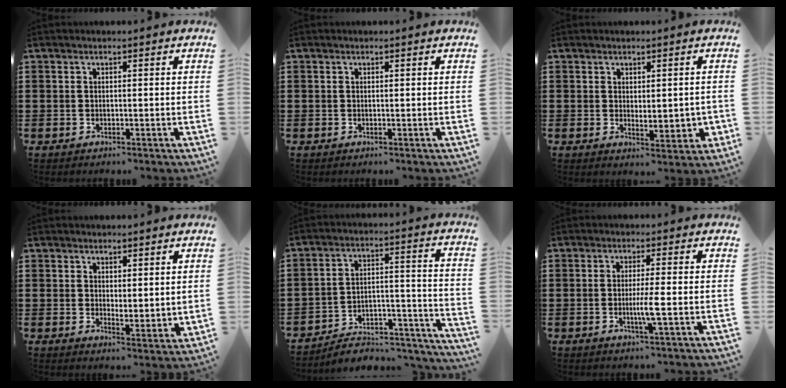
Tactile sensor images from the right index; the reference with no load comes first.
{"total": 0.0}
{"total": 2.8, "force": [1.0, 1.4, 2.2], "torque": [-0.035, 0.004, 0.018]}
{"total": 2.3, "force": [2.2, 0.8, 0.3], "torque": [-0.011, 0.003, 0.042]}
{"total": 5.3, "force": [-4.8, 1.5, 1.7], "torque": [-0.027, 0.002, -0.095]}
{"total": 3.8, "force": [-0.8, -0.4, 3.7], "torque": [-0.071, -0.014, -0.019]}